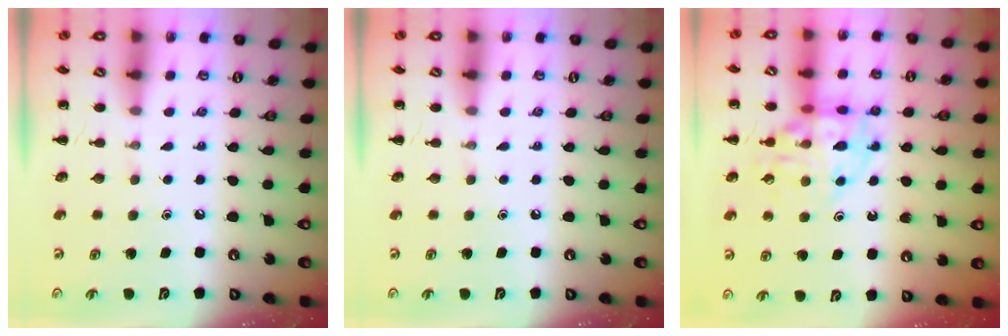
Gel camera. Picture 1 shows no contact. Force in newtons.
{"total": 0.0}
{"total": 14.5, "press": 14.4, "slide": 2.0}